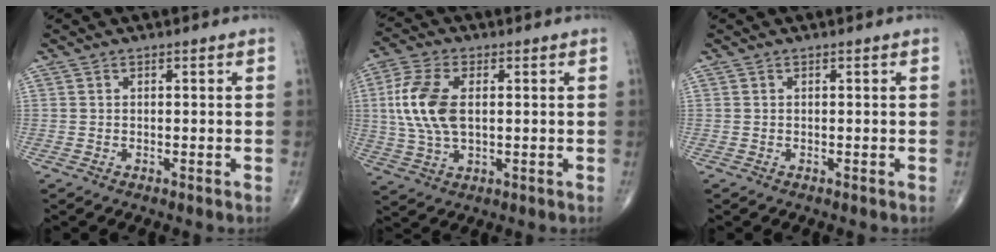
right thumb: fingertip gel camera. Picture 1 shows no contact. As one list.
[{"total": 11.7, "force": [1.5, 6.4, 9.7], "torque": [-0.215, 0.002, 0.029]}, {"total": 0.0}]